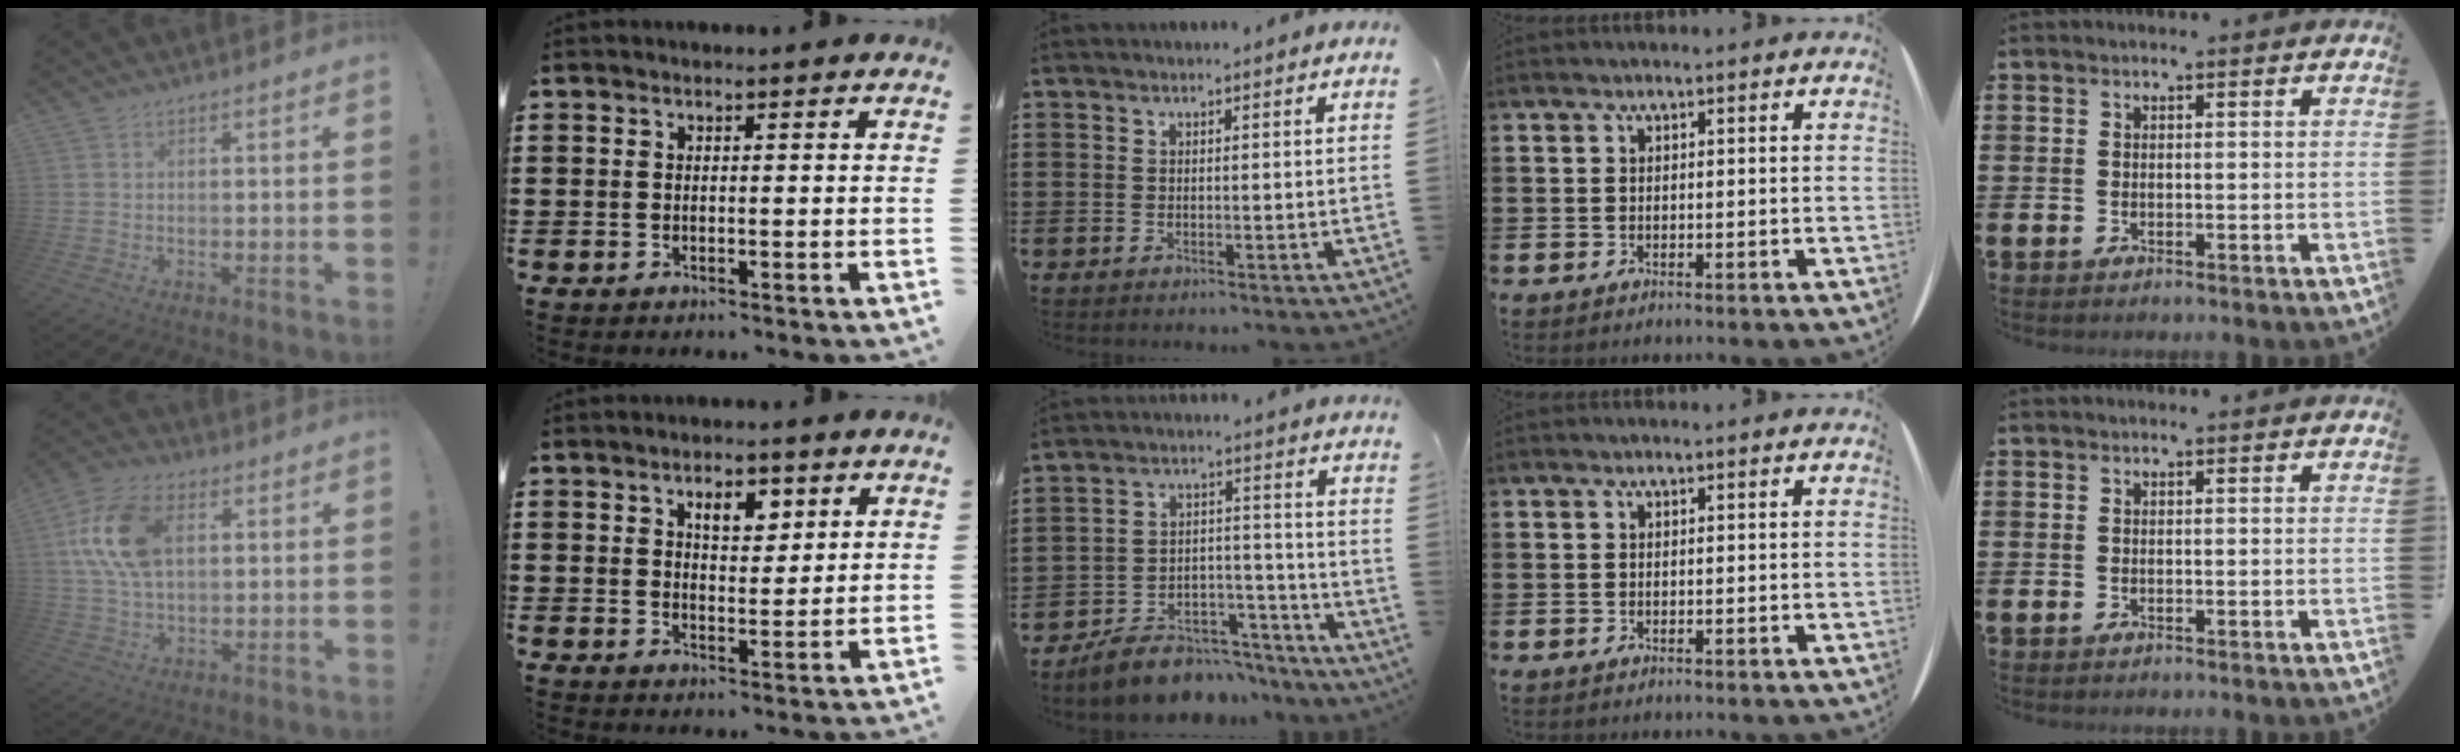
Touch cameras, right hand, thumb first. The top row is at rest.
{"thumb": {"total": 15.6, "force": [3.8, 9.6, 11.8], "torque": [-0.217, 0.003, 0.071]}, "index": {"total": 4.6, "force": [2.5, 2.4, 3.1], "torque": [-0.047, 0.001, 0.036]}, "middle": {"total": 7.7, "force": [-7.1, 2.6, 1.7], "torque": [-0.026, 0.030, -0.133]}}